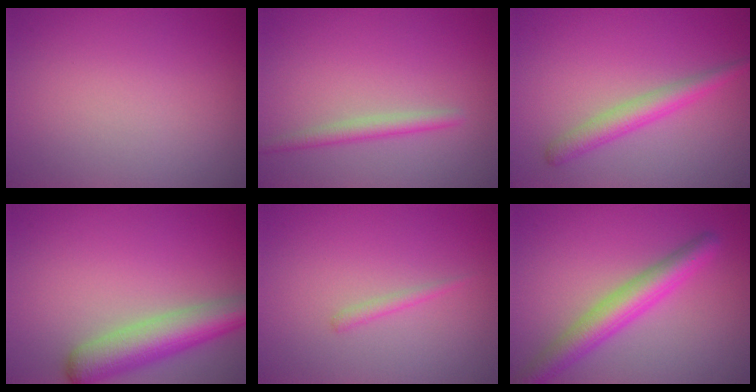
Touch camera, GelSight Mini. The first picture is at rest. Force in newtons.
{"total": 1.9, "press": 1.9, "slide": 0.0}
{"total": 2.8, "press": 2.8, "slide": 0.0}
{"total": 5.8, "press": 5.8, "slide": 0.2}
{"total": 0.8, "press": 0.8, "slide": 0.1}
{"total": 4.8, "press": 4.8, "slide": 0.1}